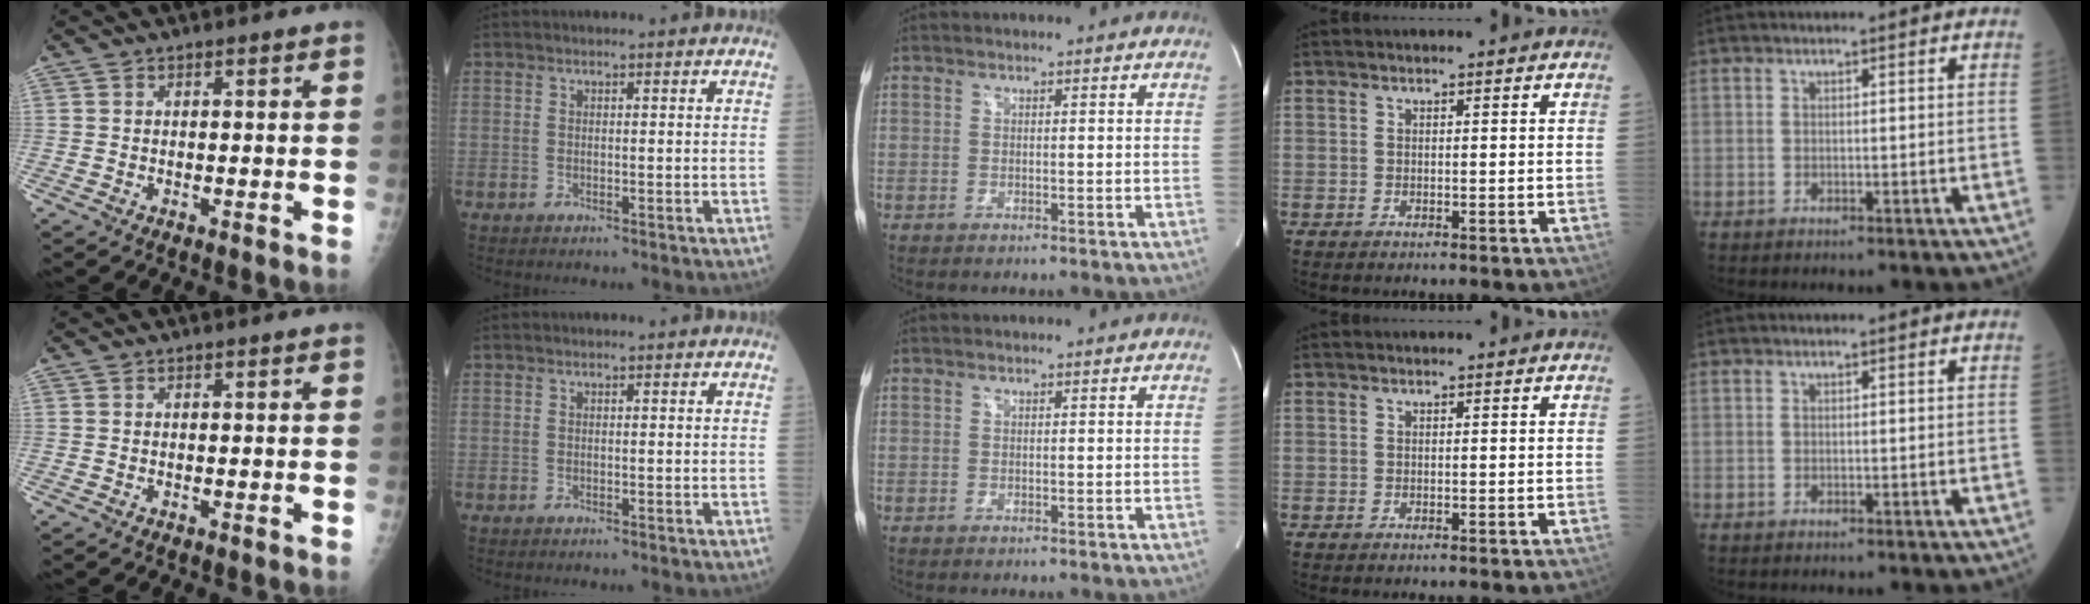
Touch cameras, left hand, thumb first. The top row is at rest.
{}